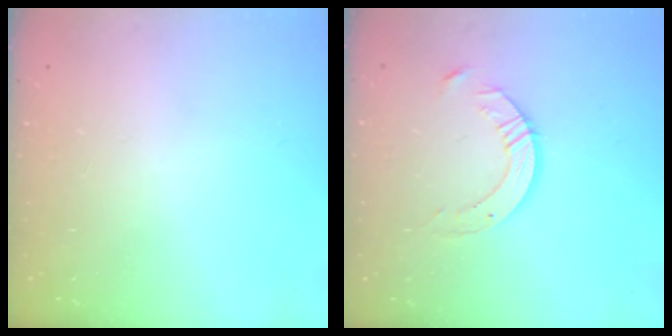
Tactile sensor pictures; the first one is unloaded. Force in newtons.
{"total": 9.2, "press": 9.1, "slide": 0.8}